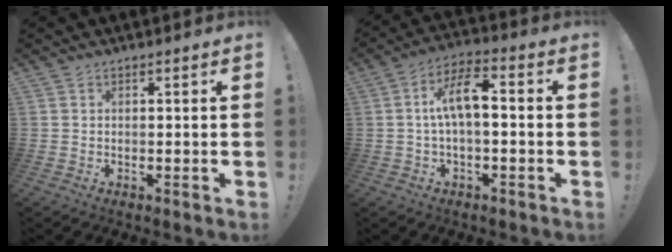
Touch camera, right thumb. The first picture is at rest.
{"total": 9.8, "force": [0.2, 3.9, 9.0], "torque": [-0.157, 0.012, 0.004]}